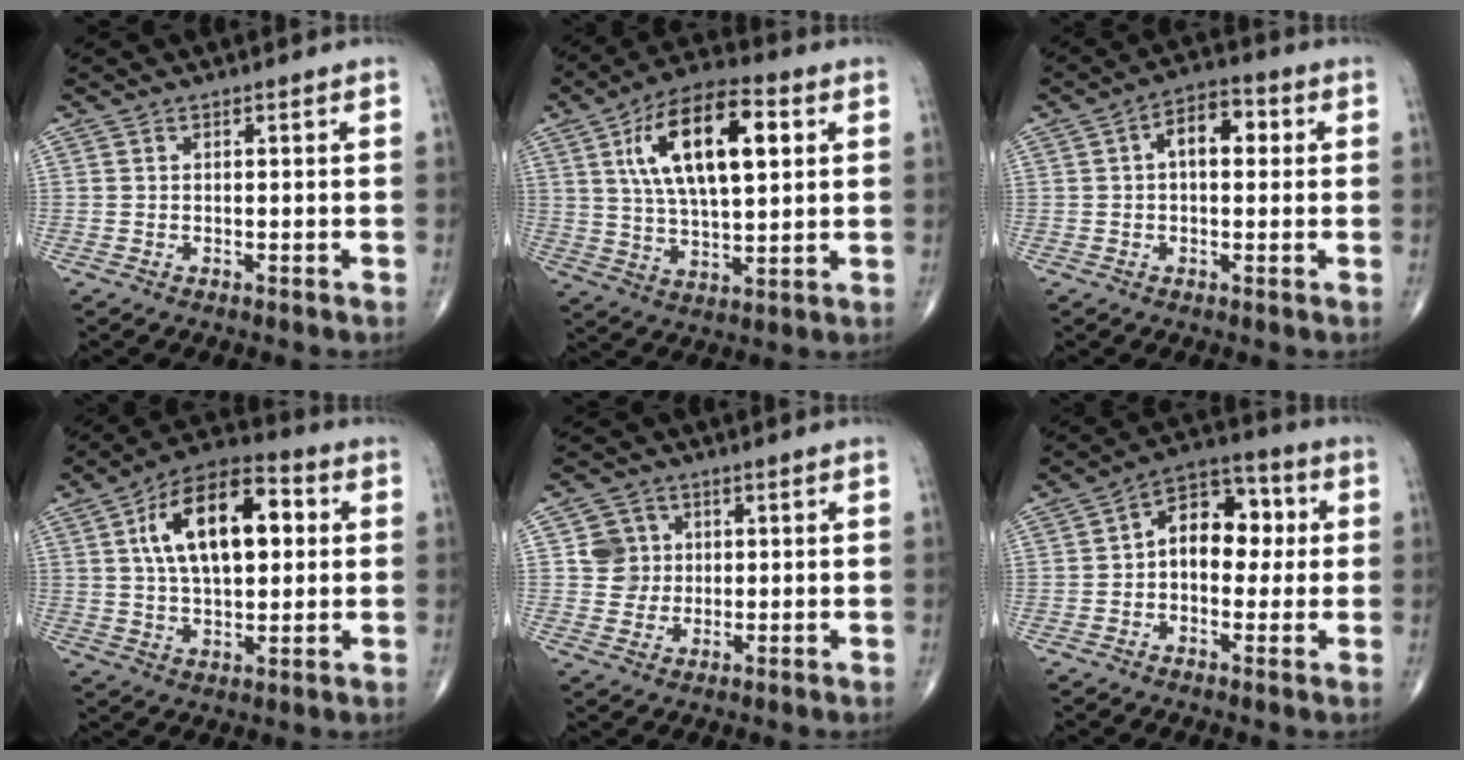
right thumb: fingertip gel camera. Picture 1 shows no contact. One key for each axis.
{"total": 18.0, "fx": 5.3, "fy": 7.8, "fz": 15.3, "tx": -0.249, "ty": 0.001, "tz": 0.087}
{"total": 7.3, "fx": 1.2, "fy": 4.1, "fz": 5.9, "tx": -0.073, "ty": 0.022, "tz": 0.010}
{"total": 18.0, "fx": 3.9, "fy": 9.2, "fz": 15.0, "tx": -0.226, "ty": 0.017, "tz": 0.058}
{"total": 5.2, "fx": 1.0, "fy": 5.0, "fz": 0.8, "tx": 0.017, "ty": 0.003, "tz": 0.014}
{"total": 11.5, "fx": 0.8, "fy": 7.6, "fz": 8.6, "tx": -0.089, "ty": 0.033, "tz": 0.000}